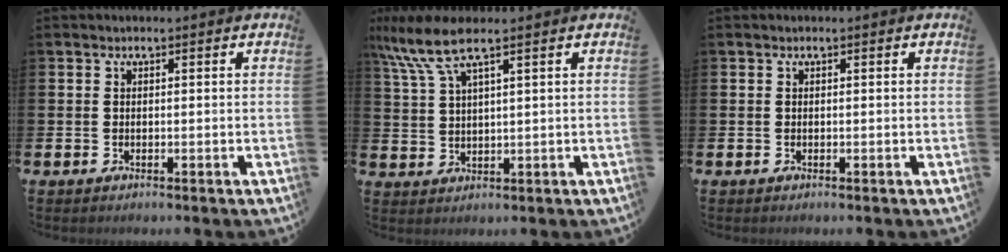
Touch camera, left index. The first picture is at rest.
{"total": 7.4, "force": [5.0, 1.7, 5.2], "torque": [-0.126, -0.006, 0.087]}
{"total": 0.0}